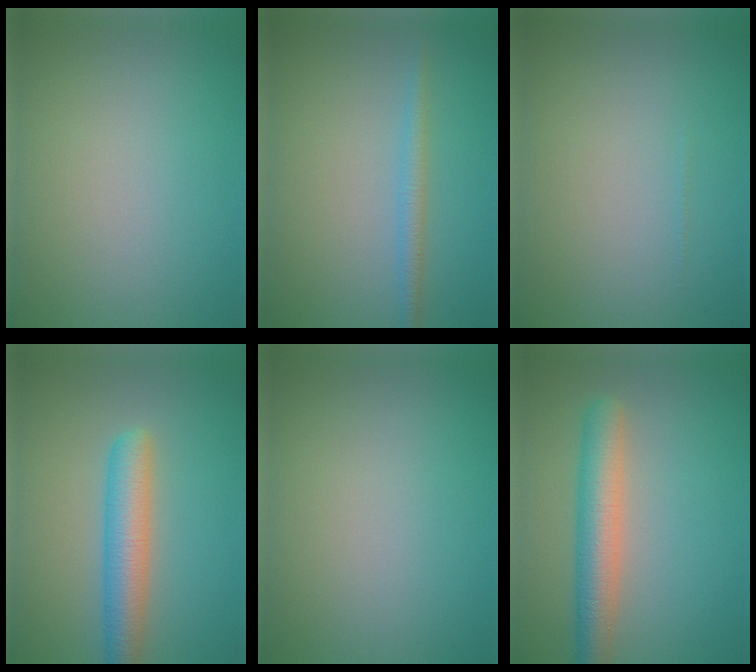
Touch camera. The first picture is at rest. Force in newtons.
{"total": 1.9, "press": 1.9, "slide": 0.0}
{"total": 0.0}
{"total": 5.0, "press": 5.0, "slide": 0.1}
{"total": 0.0}
{"total": 5.0, "press": 5.0, "slide": 0.3}